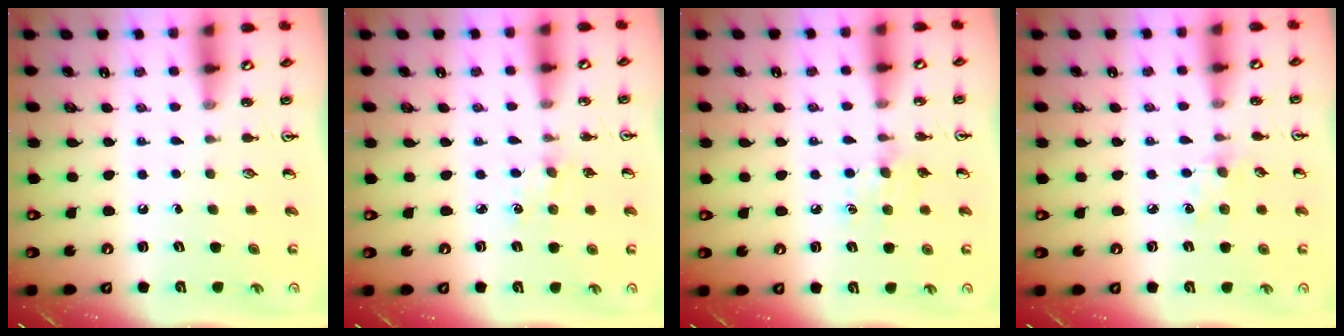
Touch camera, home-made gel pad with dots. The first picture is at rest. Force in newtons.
{"total": 3.1, "press": 3.1, "slide": 0.5}
{"total": 6.1, "press": 6.0, "slide": 0.9}
{"total": 4.4, "press": 4.4, "slide": 0.6}